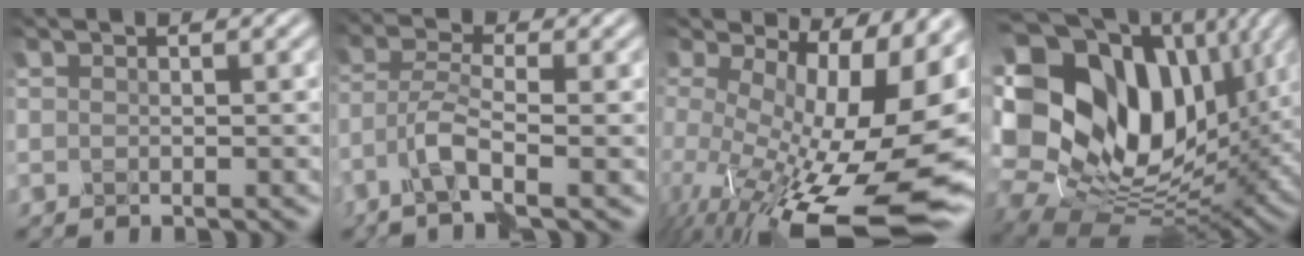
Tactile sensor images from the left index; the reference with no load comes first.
{"total": 2.4, "force": [-1.9, 0.2, 1.4], "torque": [-0.039, 0.014, -0.054]}
{"total": 18.6, "force": [-1.6, 7.9, 16.8], "torque": [-0.231, -0.036, -0.010]}
{"total": 18.5, "force": [5.1, 12.8, 12.3], "torque": [-0.236, 0.028, 0.089]}